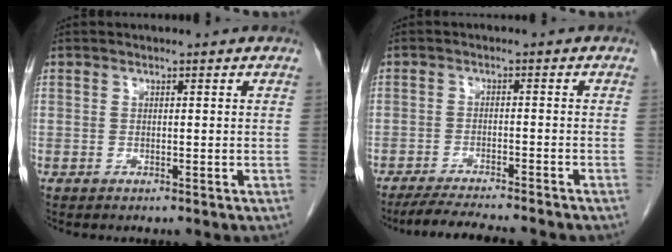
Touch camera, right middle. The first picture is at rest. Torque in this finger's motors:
{"motor_torque": [0.19, -0.16, 0.06, 0.02]}